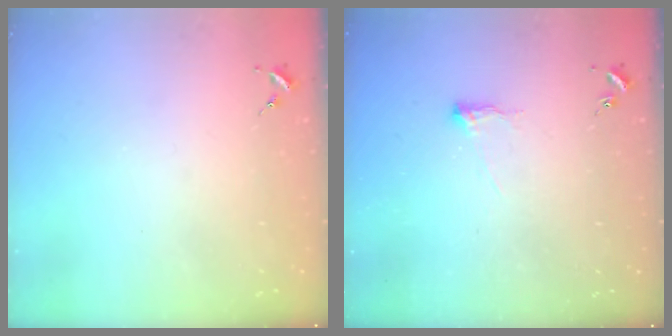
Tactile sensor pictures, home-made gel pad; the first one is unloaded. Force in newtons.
{"total": 4.7, "press": 4.6, "slide": 0.7}